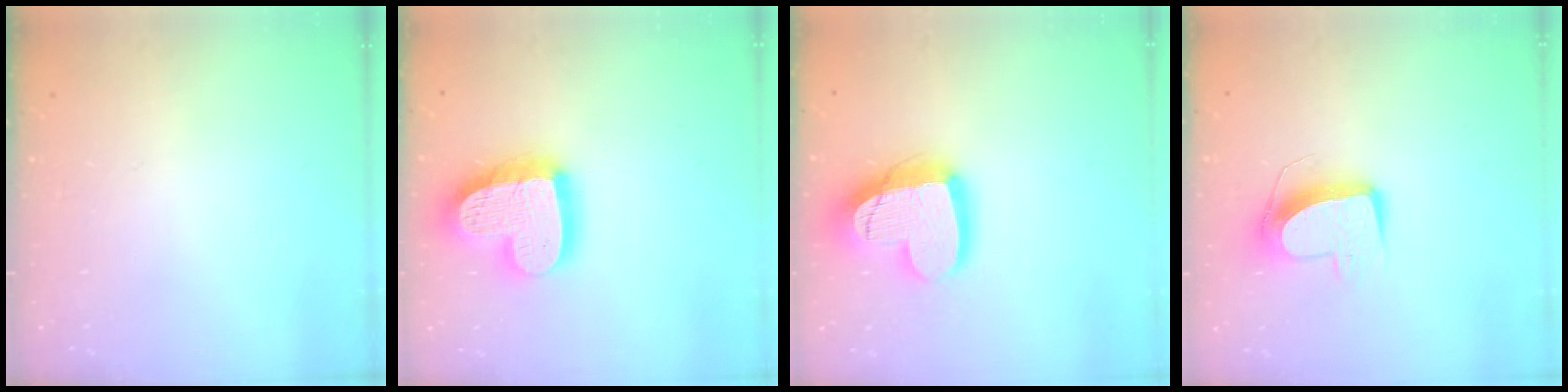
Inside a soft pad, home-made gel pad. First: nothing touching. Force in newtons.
{"total": 19.1, "press": 19.0, "slide": 2.0}
{"total": 17.4, "press": 17.4, "slide": 1.4}
{"total": 10.8, "press": 10.7, "slide": 0.7}